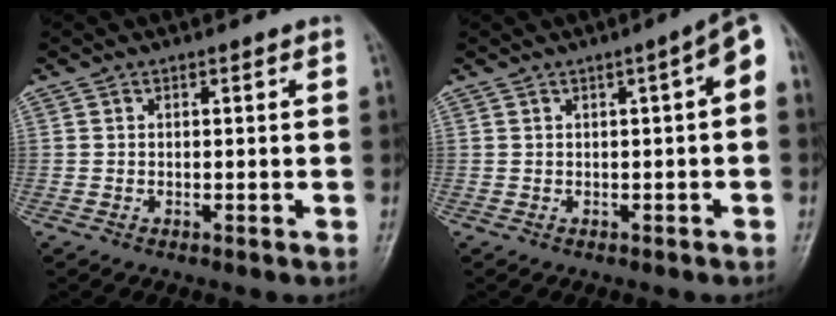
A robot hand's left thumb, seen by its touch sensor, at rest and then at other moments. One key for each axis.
{"total": 5.3, "fx": 0.3, "fy": 1.3, "fz": 5.1, "tx": -0.061, "ty": 0.021, "tz": -0.004}